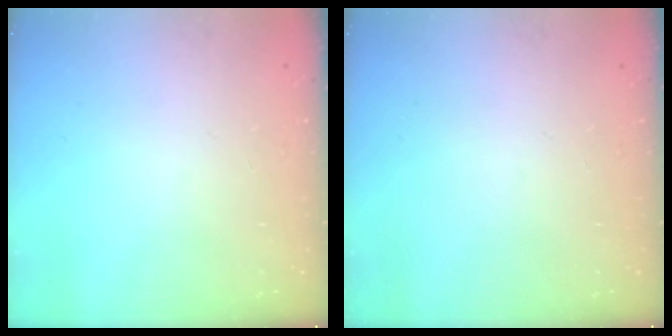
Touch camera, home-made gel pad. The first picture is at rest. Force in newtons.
{"total": 0.0}